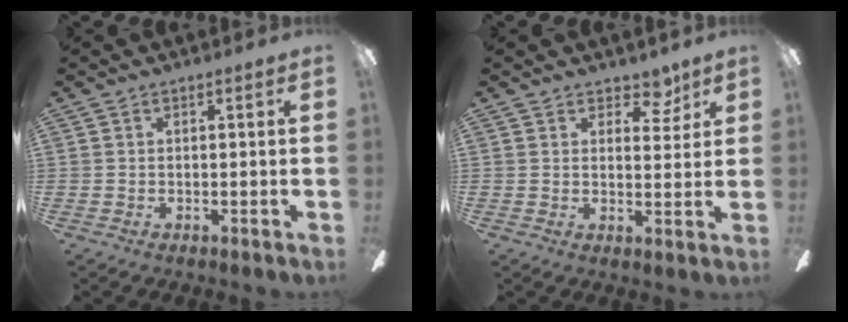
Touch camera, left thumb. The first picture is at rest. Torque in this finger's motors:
{"motor_torque": [0.10, -0.07, -0.25, 0.00, -0.01]}